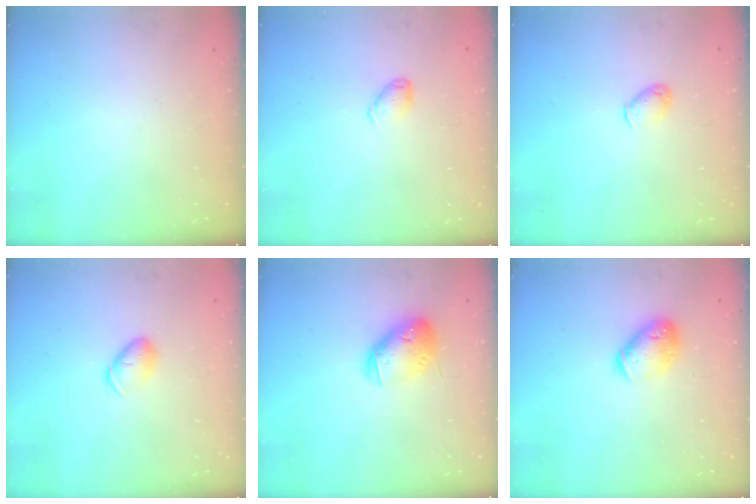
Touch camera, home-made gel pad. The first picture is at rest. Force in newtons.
{"total": 5.1, "press": 5.1, "slide": 0.6}
{"total": 4.5, "press": 4.4, "slide": 0.7}
{"total": 6.5, "press": 6.5, "slide": 0.9}
{"total": 12.6, "press": 12.4, "slide": 1.9}
{"total": 10.5, "press": 10.4, "slide": 1.5}